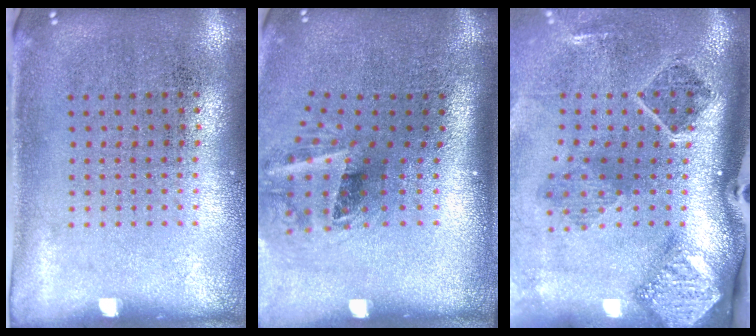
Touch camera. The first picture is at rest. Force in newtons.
{"total": 2.1, "press": 1.3, "slide": 1.6}
{"total": 3.0, "press": 1.9, "slide": 2.3}